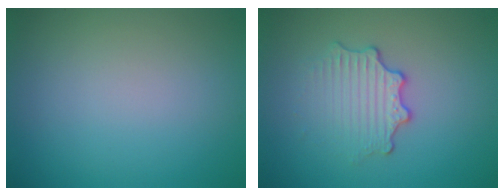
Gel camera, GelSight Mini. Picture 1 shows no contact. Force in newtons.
{"total": 3.2, "press": 2.5, "slide": 1.9}